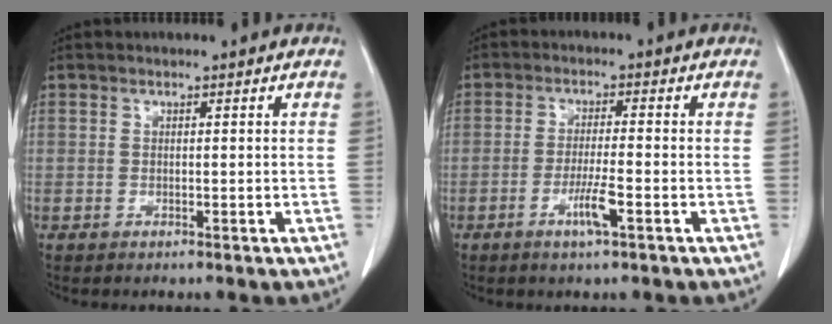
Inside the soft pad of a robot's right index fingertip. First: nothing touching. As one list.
[{"total": 4.5, "force": [-2.1, 0.0, 4.0], "torque": [-0.076, -0.008, -0.040]}]